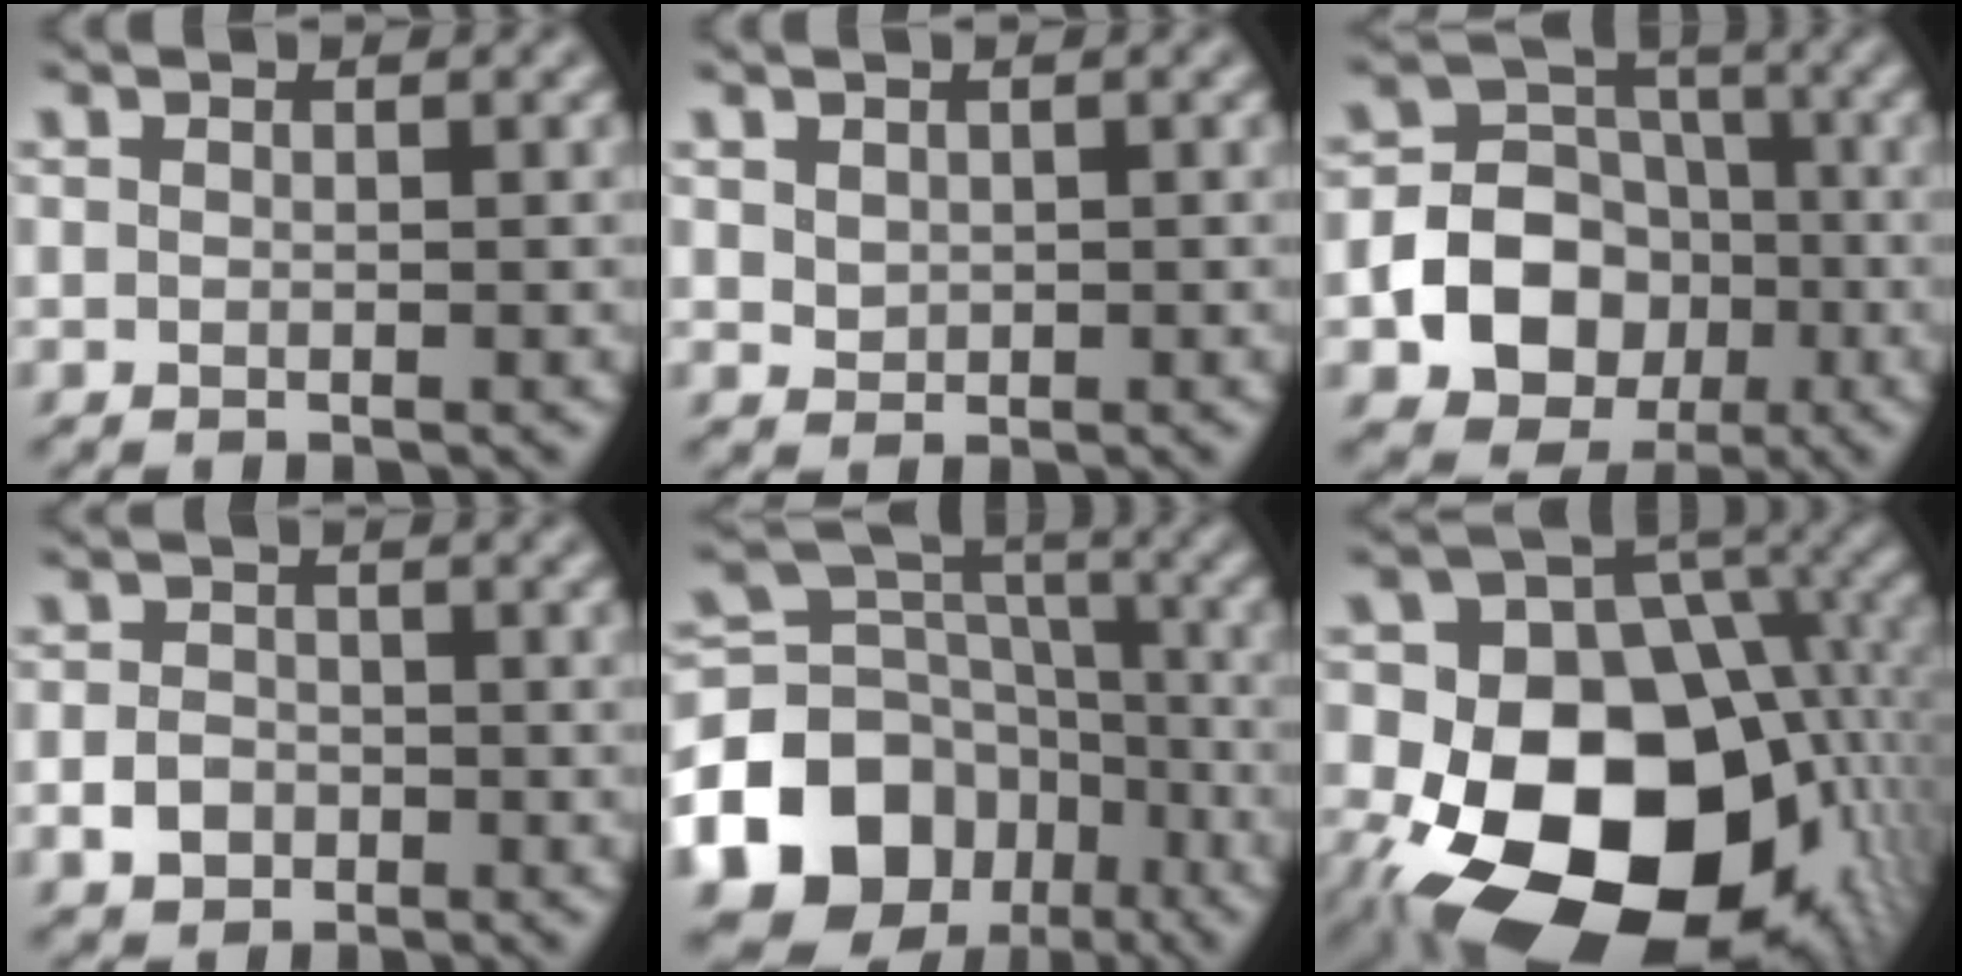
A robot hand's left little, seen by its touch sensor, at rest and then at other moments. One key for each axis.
{"total": 0.9, "fx": 0.4, "fy": 0.8, "fz": 0.3, "tx": -0.009, "ty": -0.002, "tz": 0.013}
{"total": 9.3, "fx": -2.8, "fy": 7.7, "fz": 4.4, "tx": -0.067, "ty": -0.009, "tz": -0.076}
{"total": 2.4, "fx": -1.0, "fy": 1.9, "fz": 1.0, "tx": -0.018, "ty": 0.002, "tz": -0.021}
{"total": 14.6, "fx": -7.1, "fy": 11.3, "fz": 5.9, "tx": -0.148, "ty": 0.000, "tz": -0.125}
{"total": 20.9, "fx": -5.6, "fy": 14.7, "fz": 13.8, "tx": -0.235, "ty": -0.027, "tz": -0.068}